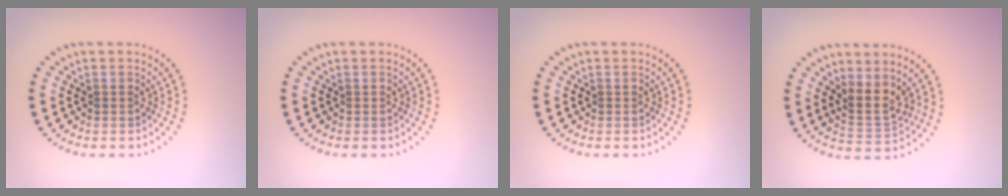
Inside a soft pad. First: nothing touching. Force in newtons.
{"total": 0.0}
{"total": 0.0}
{"total": 2.8, "press": 2.1, "slide": 1.9}